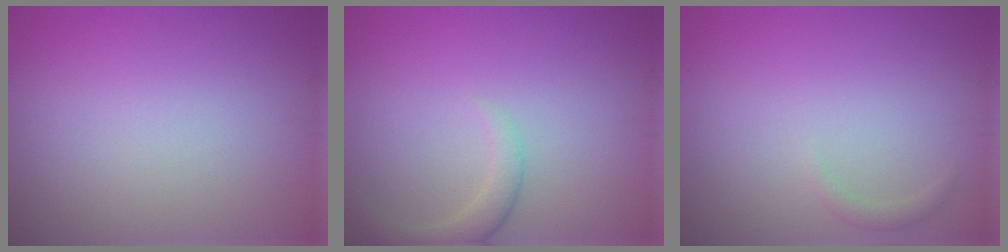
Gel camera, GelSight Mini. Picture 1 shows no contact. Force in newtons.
{"total": 2.3, "press": 2.3, "slide": 0.3}
{"total": 0.8, "press": 0.8, "slide": 0.0}